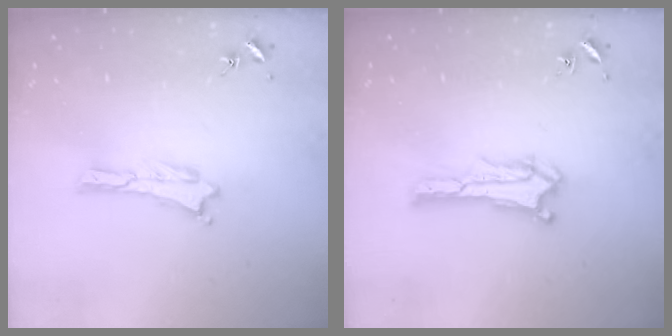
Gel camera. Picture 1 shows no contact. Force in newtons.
{"total": 0.9, "press": 0.9, "slide": 0.2}